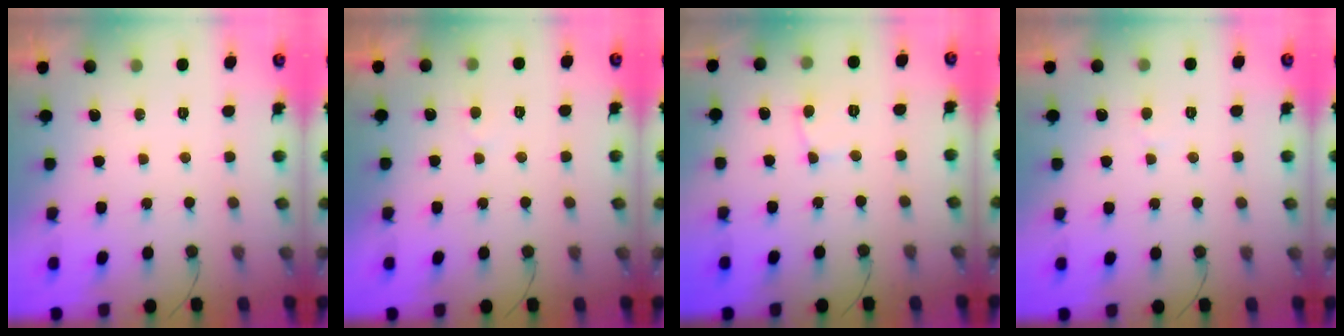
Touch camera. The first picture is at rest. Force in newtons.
{"total": 2.6, "press": 2.6, "slide": 0.4}
{"total": 2.9, "press": 2.9, "slide": 0.2}
{"total": 2.7, "press": 2.7, "slide": 0.2}